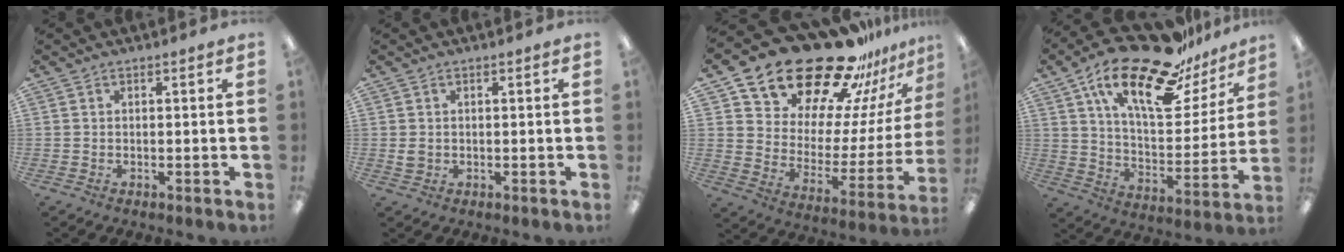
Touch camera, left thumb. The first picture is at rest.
{"total": 1.8, "force": [0.4, 1.5, 0.9], "torque": [-0.010, 0.001, 0.005]}
{"total": 24.6, "force": [21.0, 10.0, 8.3], "torque": [-0.122, -0.164, 0.372]}
{"total": 25.6, "force": [16.9, 9.8, 16.6], "torque": [-0.265, -0.097, 0.281]}